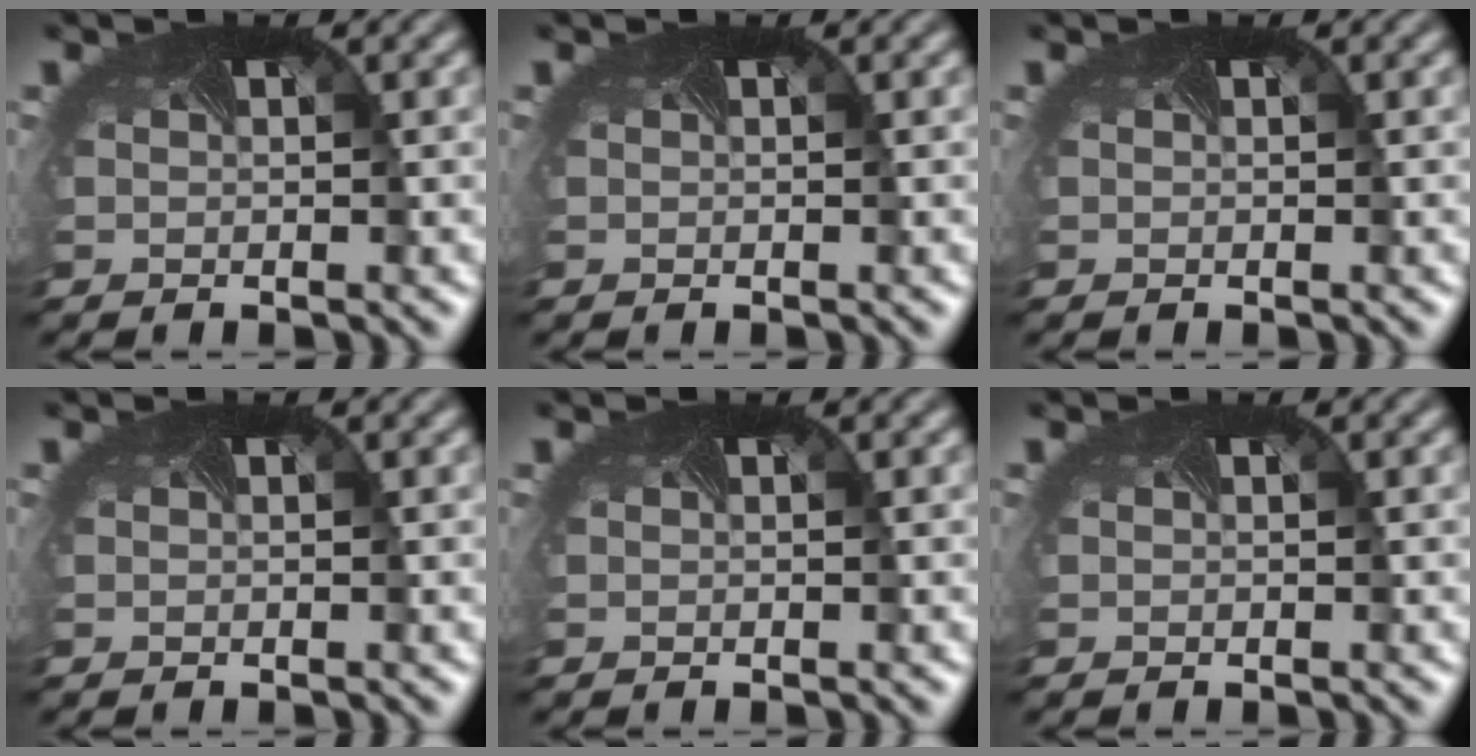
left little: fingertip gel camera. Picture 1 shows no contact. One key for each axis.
{"total": 0.0}
{"total": 0.0}
{"total": 0.0}
{"total": 0.0}
{"total": 0.0}